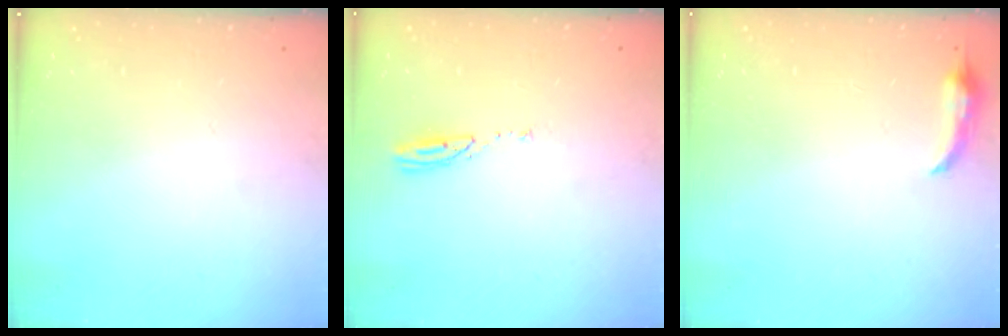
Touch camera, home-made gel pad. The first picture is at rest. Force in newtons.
{"total": 3.8, "press": 3.7, "slide": 0.4}
{"total": 5.4, "press": 4.6, "slide": 2.8}